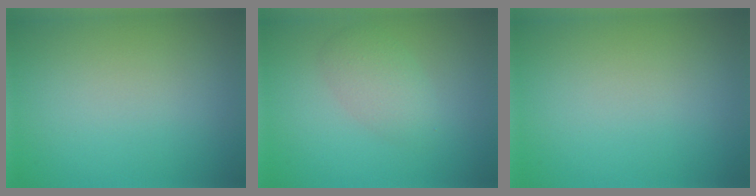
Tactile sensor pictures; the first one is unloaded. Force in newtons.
{"total": 2.4, "press": 2.4, "slide": 0.1}
{"total": 0.0}